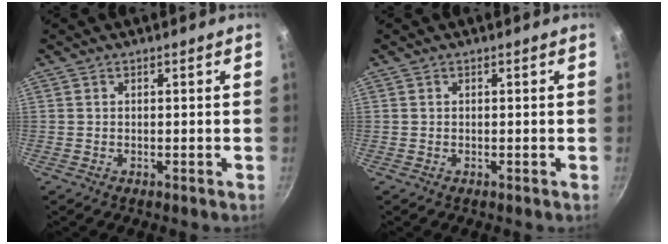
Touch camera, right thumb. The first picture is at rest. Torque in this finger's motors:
{"motor_torque": [0.10, 0.22, 0.13, 0.02, -0.01]}